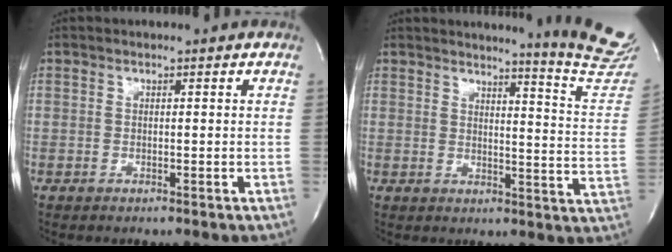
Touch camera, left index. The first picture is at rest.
{"total": 13.7, "force": [13.1, -2.1, 3.6], "torque": [-0.045, -0.132, 0.129]}